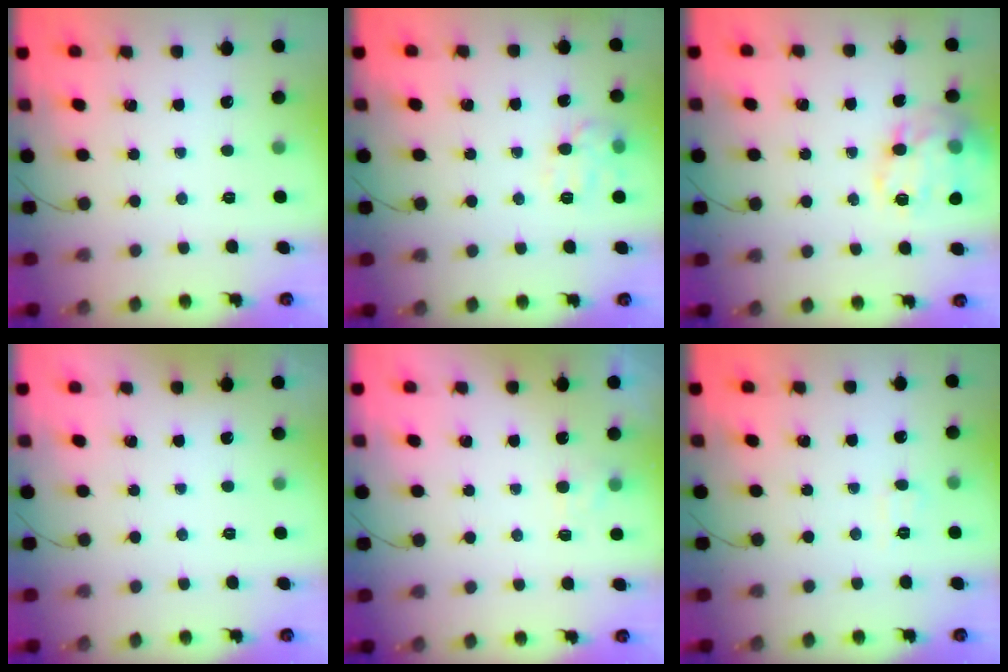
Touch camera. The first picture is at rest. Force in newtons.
{"total": 9.9, "press": 9.9, "slide": 0.2}
{"total": 18.3, "press": 18.2, "slide": 1.9}
{"total": 1.9, "press": 1.9, "slide": 0.3}
{"total": 2.0, "press": 1.6, "slide": 1.2}
{"total": 4.7, "press": 4.3, "slide": 1.7}